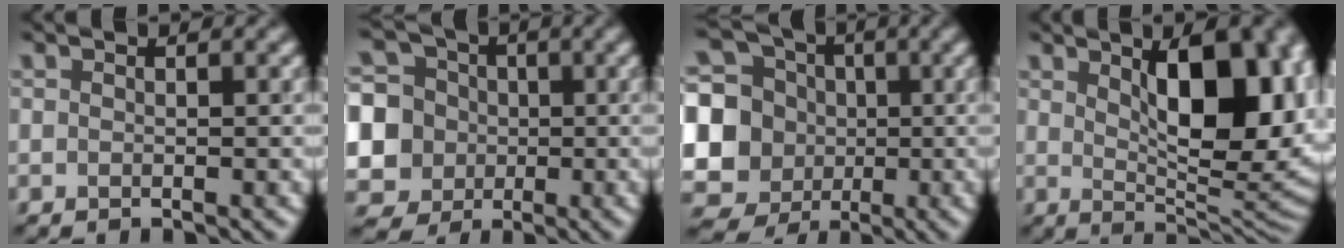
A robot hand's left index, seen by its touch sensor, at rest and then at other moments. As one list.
[{"total": 9.6, "force": [-0.4, 9.1, 3.0], "torque": [-0.104, 0.019, -0.030]}, {"total": 16.3, "force": [-0.7, 15.5, 4.9], "torque": [-0.162, 0.010, -0.043]}, {"total": 12.9, "force": [3.4, 5.6, 11.1], "torque": [-0.121, 0.007, 0.045]}]